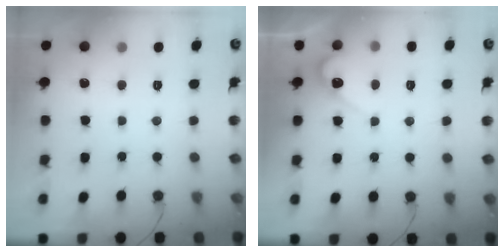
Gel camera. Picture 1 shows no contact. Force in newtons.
{"total": 4.1, "press": 4.1, "slide": 0.3}